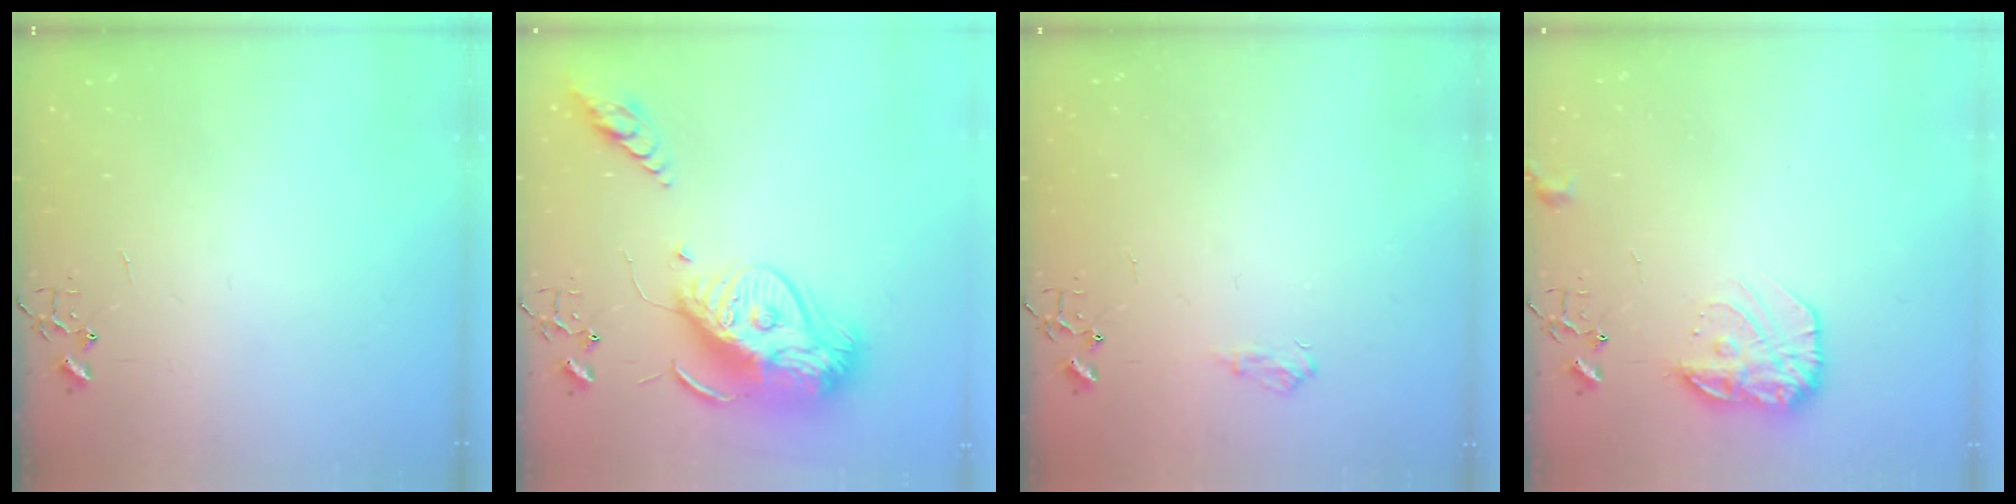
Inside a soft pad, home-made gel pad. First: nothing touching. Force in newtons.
{"total": 18.8, "press": 18.7, "slide": 1.8}
{"total": 7.8, "press": 7.8, "slide": 0.9}
{"total": 13.0, "press": 13.0, "slide": 0.5}